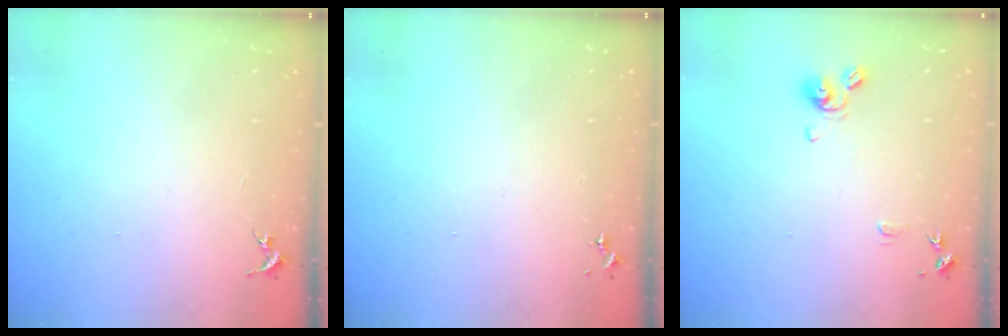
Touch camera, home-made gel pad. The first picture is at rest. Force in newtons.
{"total": 0.0}
{"total": 9.4, "press": 9.4, "slide": 0.9}